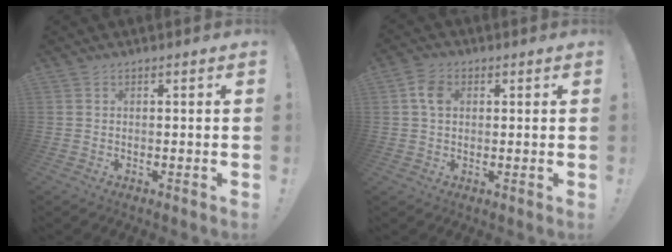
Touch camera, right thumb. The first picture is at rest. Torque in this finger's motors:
{"motor_torque": [0.15, 0.14, -0.03, 0.07, 0.00]}